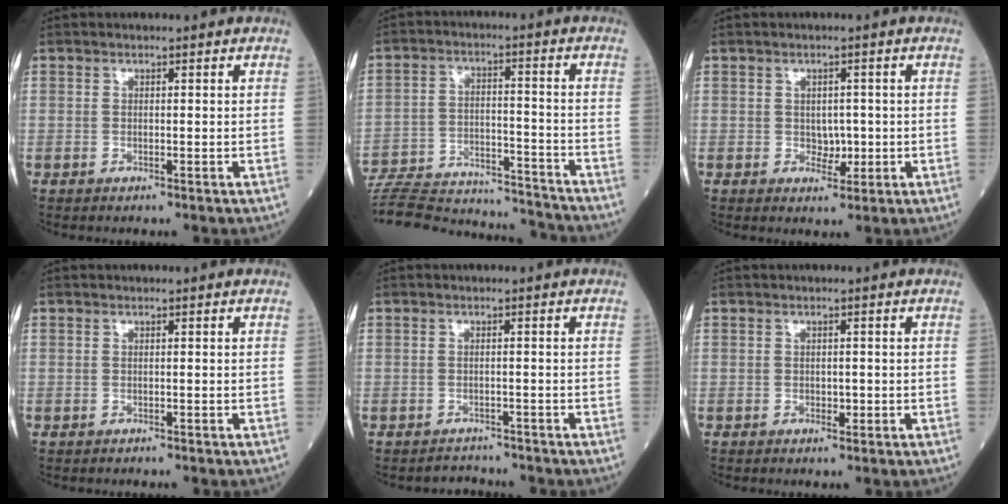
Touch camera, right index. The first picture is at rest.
{"total": 22.2, "force": [-21.2, 3.3, 5.6], "torque": [-0.126, -0.004, -0.310]}
{"total": 2.5, "force": [-0.1, 1.8, 1.7], "torque": [-0.018, 0.003, 0.005]}
{"total": 0.0}
{"total": 1.9, "force": [-1.8, 0.3, -0.5], "torque": [0.012, -0.007, -0.025]}
{"total": 1.1, "force": [-0.2, 0.8, 0.7], "torque": [-0.009, 0.002, 0.002]}